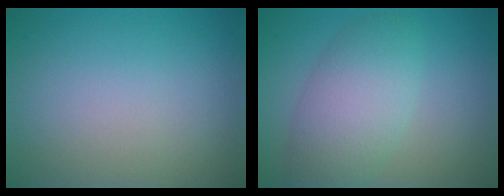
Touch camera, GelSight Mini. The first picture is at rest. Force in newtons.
{"total": 5.5, "press": 5.5, "slide": 0.3}